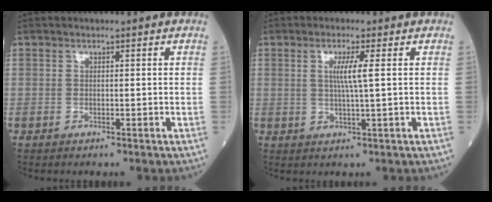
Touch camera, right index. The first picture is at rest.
{"total": 3.7, "force": [0.8, -0.6, 3.6], "torque": [-0.072, -0.002, 0.012]}